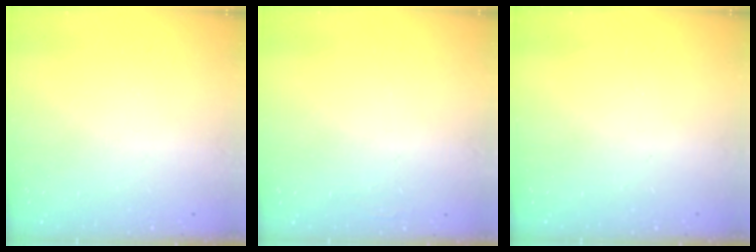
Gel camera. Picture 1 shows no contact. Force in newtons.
{"total": 1.8, "press": 1.7, "slide": 0.4}
{"total": 0.0}